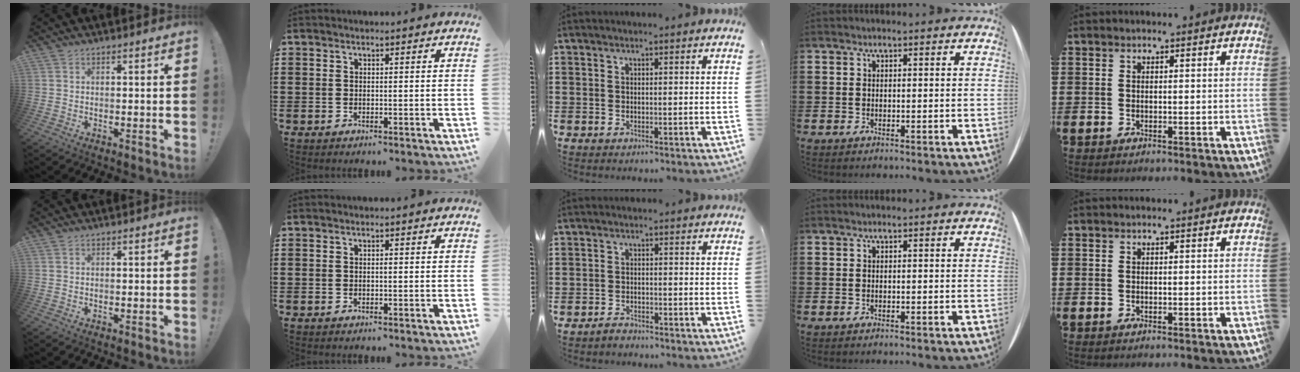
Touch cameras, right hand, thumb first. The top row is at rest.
{"middle": {"total": 1.4, "force": [-1.4, 0.3, 0.2], "torque": [-0.007, 0.002, -0.029]}}